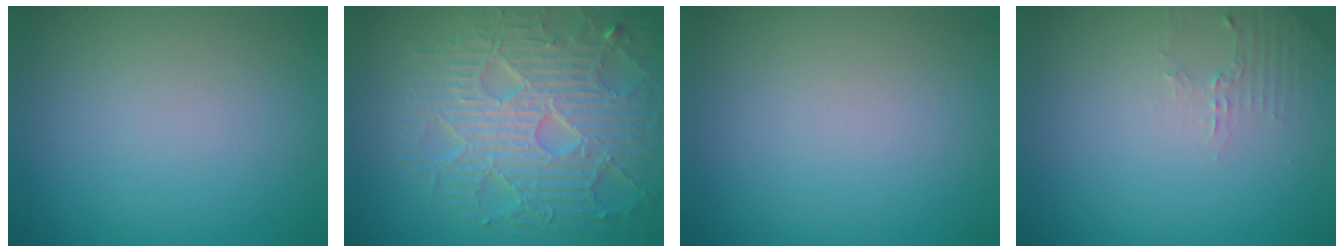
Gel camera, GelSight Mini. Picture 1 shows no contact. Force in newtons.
{"total": 8.0, "press": 6.1, "slide": 5.1}
{"total": 0.0}
{"total": 1.4, "press": 1.4, "slide": 0.4}